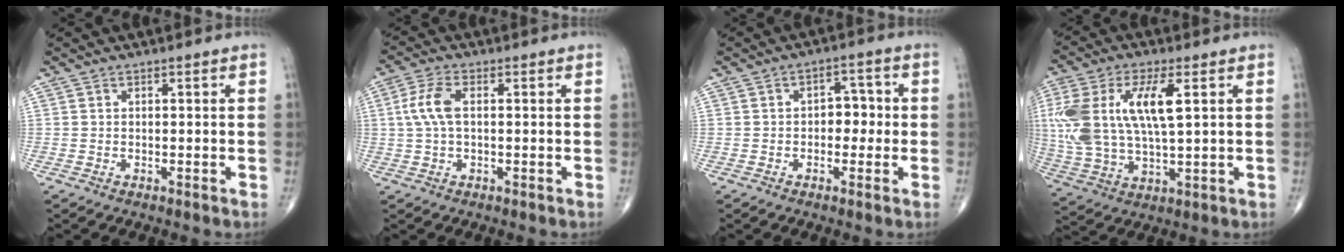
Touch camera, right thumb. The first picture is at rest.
{"total": 5.7, "force": [0.7, 2.7, 5.0], "torque": [-0.124, 0.015, 0.010]}
{"total": 4.7, "force": [-0.3, 3.3, 3.3], "torque": [-0.015, 0.013, -0.013]}
{"total": 18.1, "force": [4.1, 7.5, 16.0], "torque": [-0.352, 0.000, 0.078]}